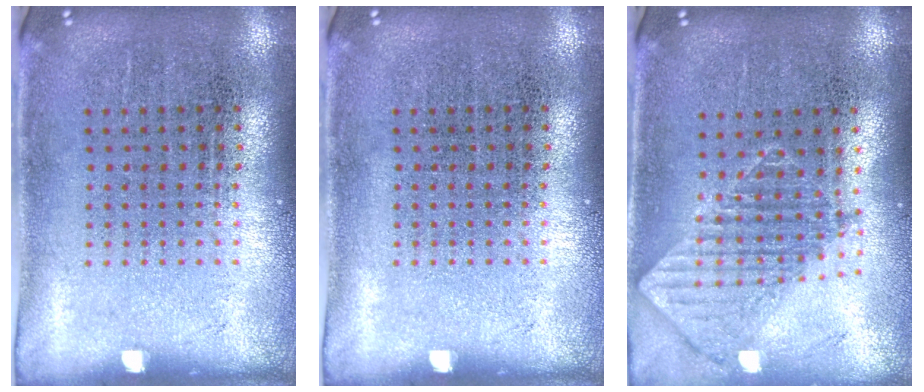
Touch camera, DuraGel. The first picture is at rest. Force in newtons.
{"total": 0.0}
{"total": 1.2, "press": 1.1, "slide": 0.6}